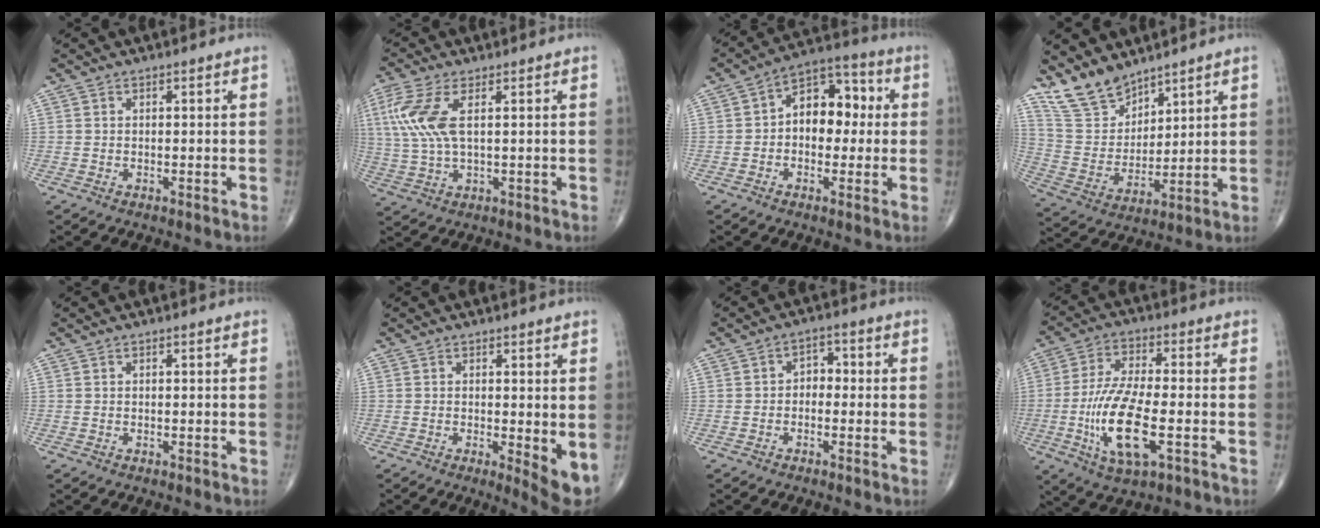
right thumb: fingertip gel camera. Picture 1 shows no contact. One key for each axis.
{"total": 9.8, "fx": 2.6, "fy": 4.0, "fz": 8.5, "tx": -0.220, "ty": 0.001, "tz": 0.056}
{"total": 11.4, "fx": 0.7, "fy": 7.6, "fz": 8.4, "tx": -0.081, "ty": 0.034, "tz": -0.002}
{"total": 10.4, "fx": 8.8, "fy": 4.7, "fz": 3.1, "tx": -0.045, "ty": -0.055, "tz": 0.190}
{"total": 0.0}
{"total": 5.4, "fx": -0.3, "fy": 1.4, "fz": 5.2, "tx": -0.070, "ty": -0.016, "tz": -0.004}
{"total": 3.3, "fx": -0.5, "fy": 2.5, "fz": 2.2, "tx": -0.007, "ty": 0.018, "tz": -0.020}
{"total": 14.5, "fx": -3.6, "fy": 4.9, "fz": 13.2, "tx": -0.272, "ty": 0.005, "tz": -0.064}